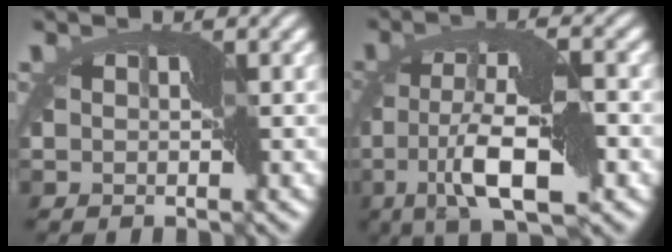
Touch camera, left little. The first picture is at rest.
{"total": 7.5, "force": [-2.3, 2.0, 6.9], "torque": [-0.141, 0.007, -0.045]}